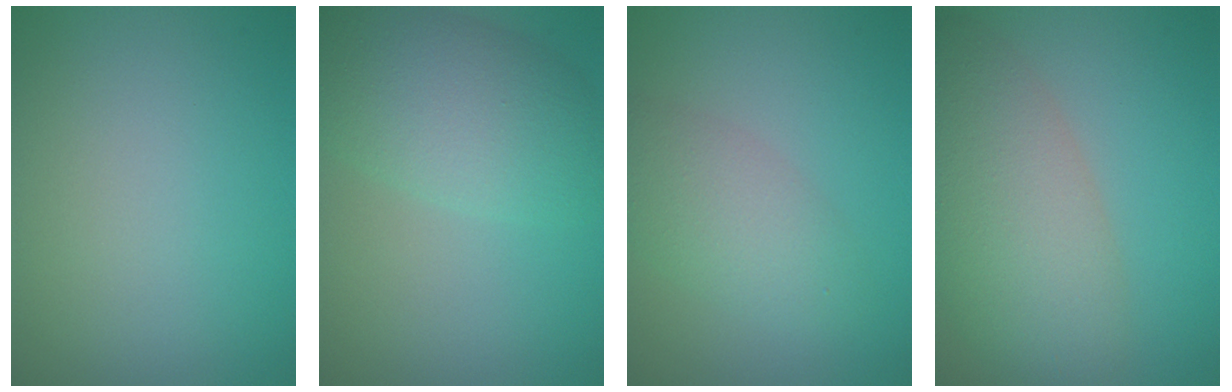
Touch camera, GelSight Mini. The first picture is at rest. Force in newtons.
{"total": 6.6, "press": 6.6, "slide": 0.1}
{"total": 2.7, "press": 2.7, "slide": 0.2}
{"total": 7.9, "press": 7.9, "slide": 0.6}